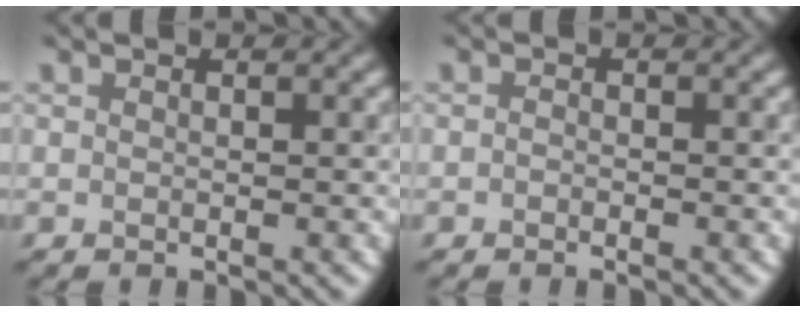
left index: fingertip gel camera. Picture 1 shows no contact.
{"total": 0.7, "force": [-0.6, -0.2, -0.2], "torque": [-0.001, 0.008, -0.001]}